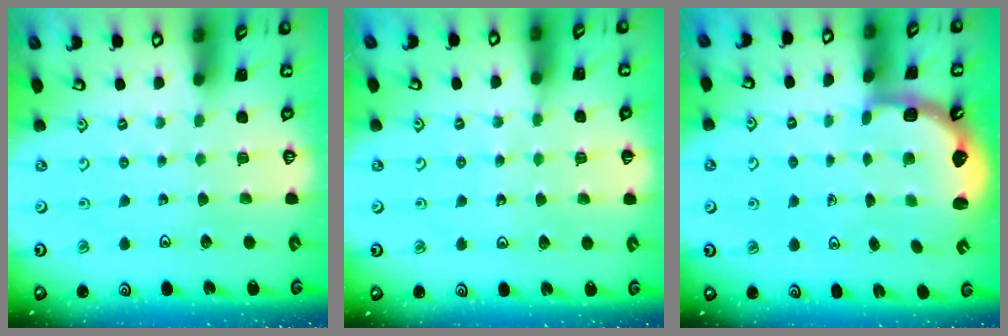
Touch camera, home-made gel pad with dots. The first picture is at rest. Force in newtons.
{"total": 3.6, "press": 3.5, "slide": 1.0}
{"total": 2.8, "press": 2.0, "slide": 2.0}